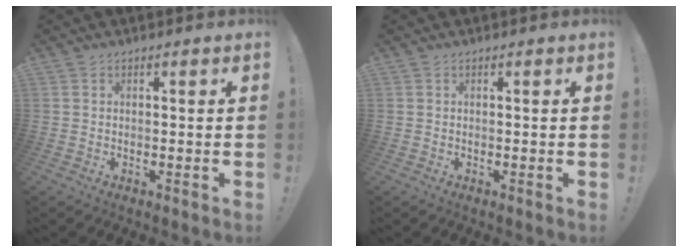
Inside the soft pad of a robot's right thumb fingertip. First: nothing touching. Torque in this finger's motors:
{"motor_torque": [0.00, 0.00, -0.14, 0.14, 0.00]}